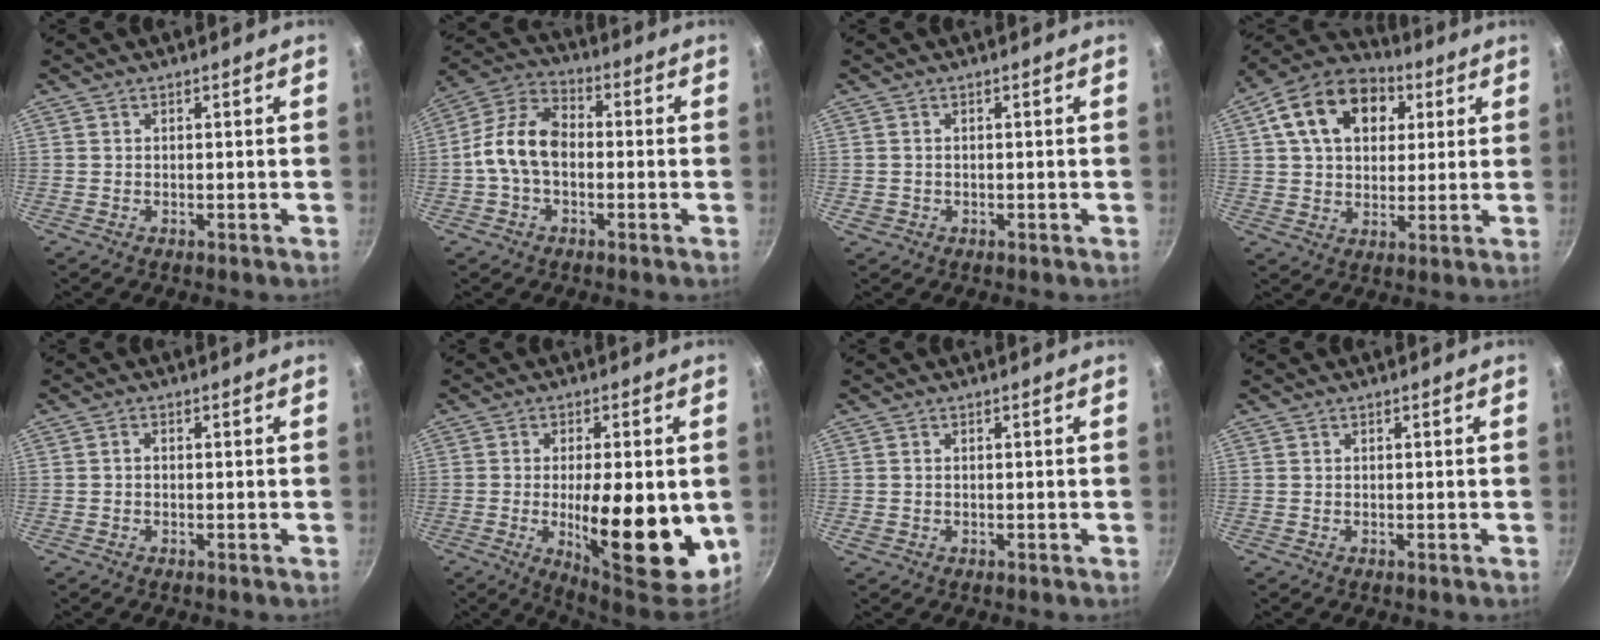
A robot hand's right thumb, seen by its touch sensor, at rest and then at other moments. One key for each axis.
{"total": 11.0, "fx": -1.1, "fy": 7.2, "fz": 8.1, "tx": -0.135, "ty": 0.039, "tz": -0.041}
{"total": 1.3, "fx": -0.3, "fy": 1.2, "fz": 0.5, "tx": -0.008, "ty": 0.002, "tz": -0.002}
{"total": 17.3, "fx": 5.7, "fy": 12.2, "fz": 11.0, "tx": -0.169, "ty": 0.016, "tz": 0.083}
{"total": 1.0, "fx": -0.2, "fy": 0.7, "fz": 0.6, "tx": -0.012, "ty": 0.006, "tz": -0.004}
{"total": 18.5, "fx": -2.6, "fy": 6.6, "fz": 17.1, "tx": -0.232, "ty": -0.007, "tz": -0.029}
{"total": 0.6, "fx": -0.1, "fy": 0.5, "fz": 0.3, "tx": -0.003, "ty": 0.001, "tz": -0.001}
{"total": 0.0}